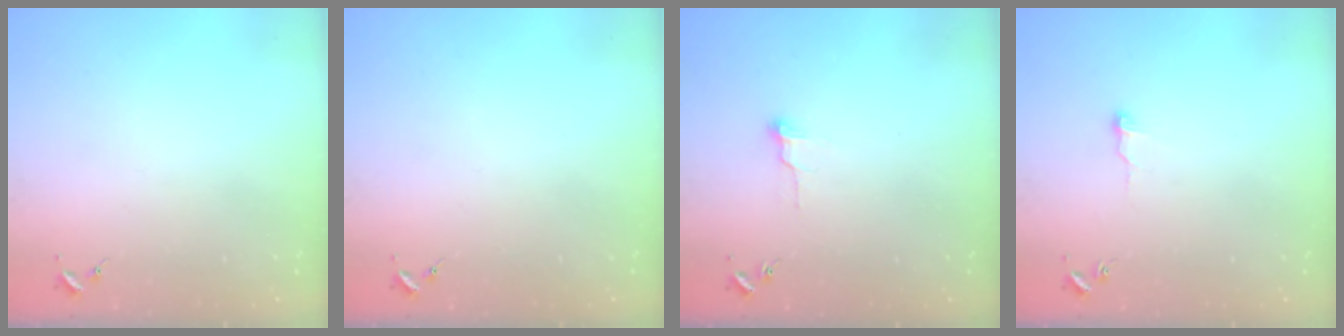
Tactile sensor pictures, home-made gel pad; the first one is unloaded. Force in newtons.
{"total": 0.0}
{"total": 4.9, "press": 4.9, "slide": 0.4}
{"total": 5.1, "press": 5.1, "slide": 0.6}